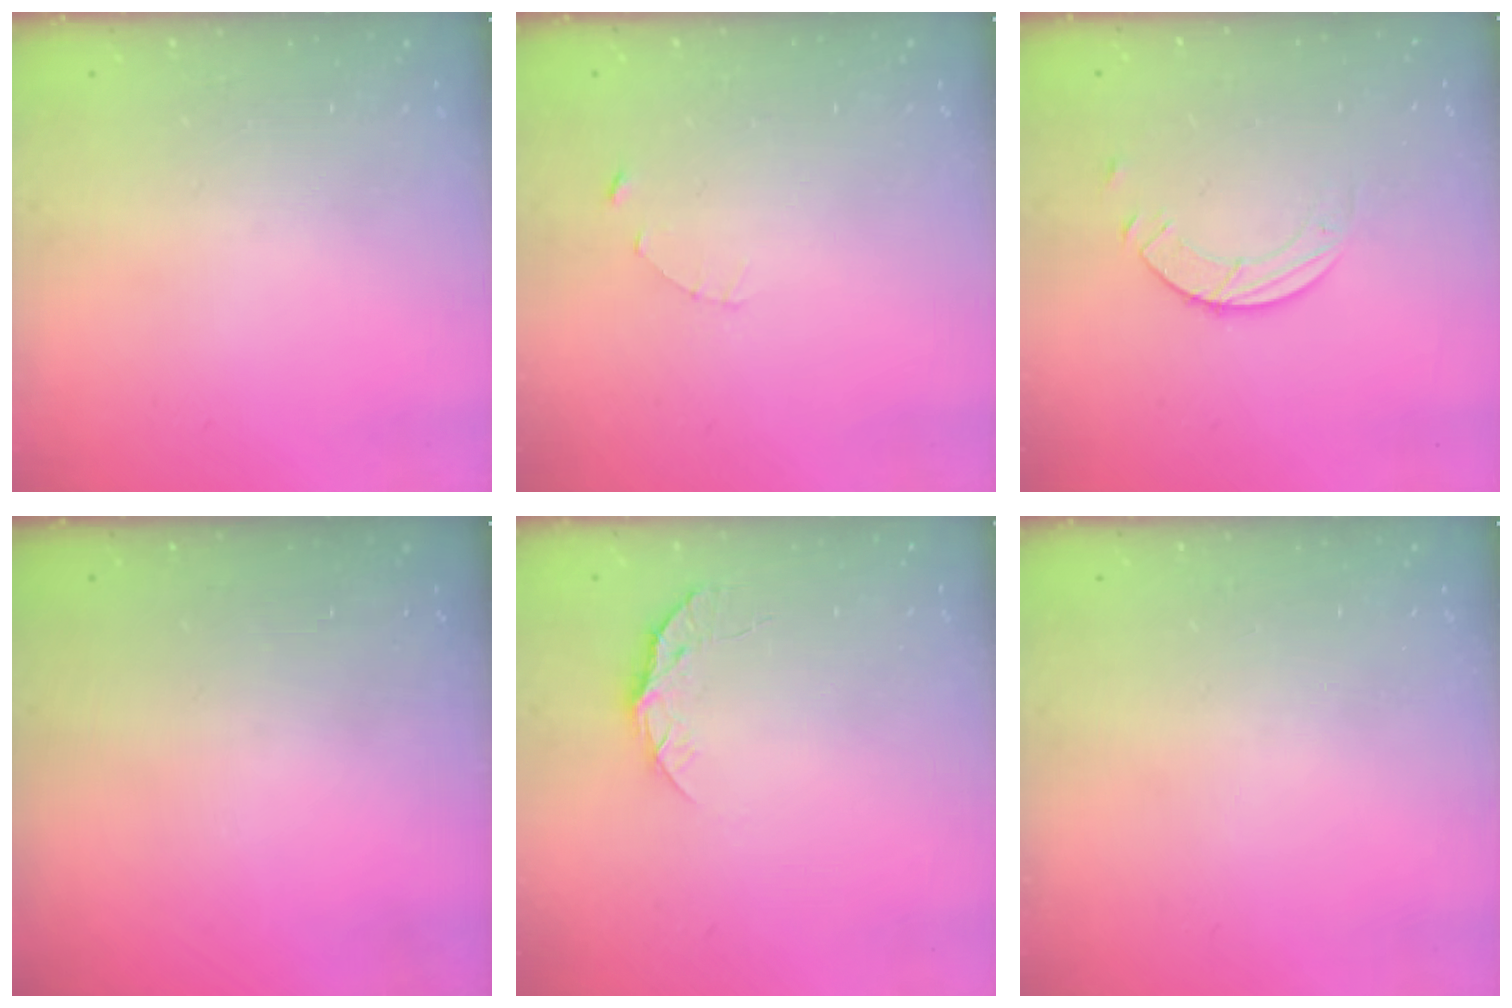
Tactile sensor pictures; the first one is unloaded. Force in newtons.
{"total": 1.0, "press": 1.0, "slide": 0.2}
{"total": 3.8, "press": 3.7, "slide": 0.4}
{"total": 0.0}
{"total": 8.1, "press": 8.1, "slide": 0.7}
{"total": 0.0}